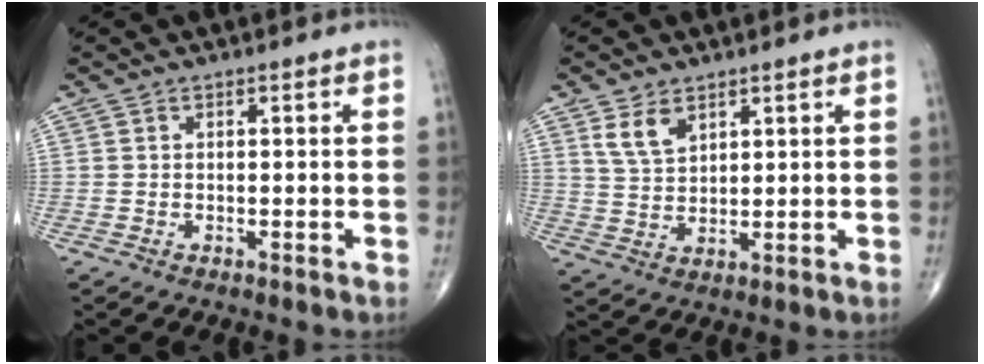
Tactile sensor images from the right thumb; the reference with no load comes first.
{"total": 5.3, "force": [3.1, 2.9, 3.1], "torque": [-0.049, -0.017, 0.067]}